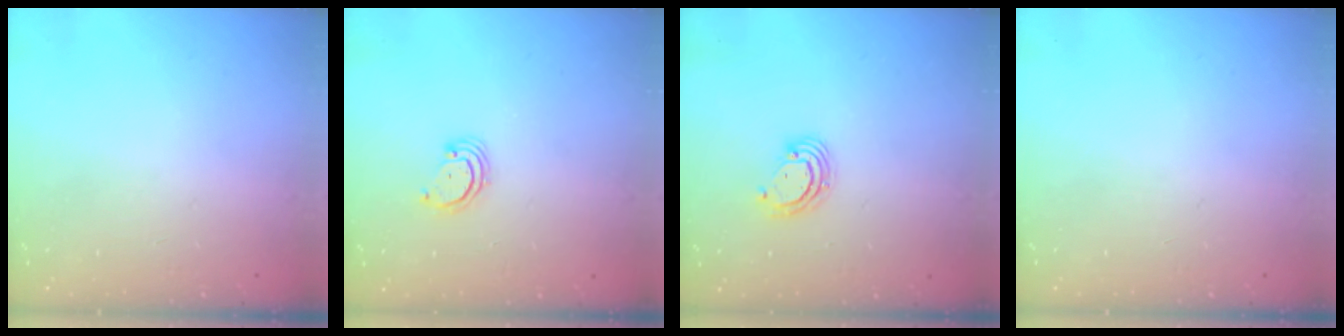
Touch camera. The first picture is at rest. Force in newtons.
{"total": 2.3, "press": 2.3, "slide": 0.2}
{"total": 3.7, "press": 3.7, "slide": 0.3}
{"total": 0.0}